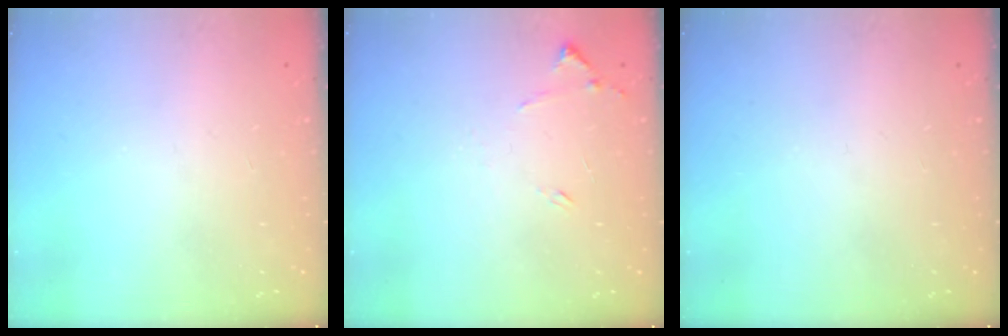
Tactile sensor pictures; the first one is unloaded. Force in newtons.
{"total": 8.0, "press": 8.0, "slide": 0.7}
{"total": 0.0}